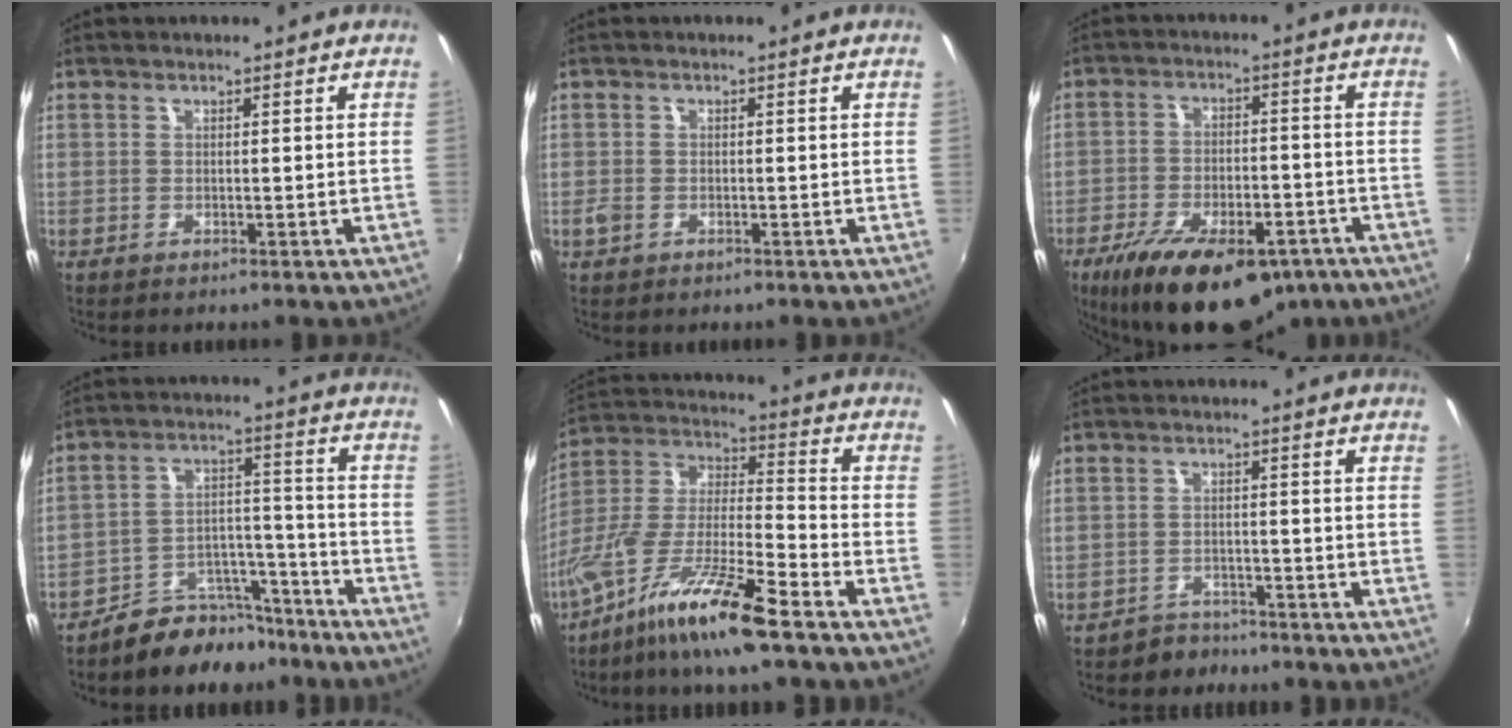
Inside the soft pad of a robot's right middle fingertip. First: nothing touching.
{"total": 1.9, "force": [-0.9, 1.5, 0.9], "torque": [-0.019, -0.003, -0.018]}
{"total": 21.5, "force": [-13.8, 11.0, 12.3], "torque": [-0.237, -0.015, -0.189]}
{"total": 11.1, "force": [-9.2, 5.4, 3.1], "torque": [-0.048, 0.045, -0.130]}
{"total": 16.3, "force": [-11.0, 1.5, 11.9], "torque": [-0.227, -0.017, -0.213]}
{"total": 3.9, "force": [-3.3, 2.1, -0.1], "torque": [-0.010, 0.007, -0.056]}